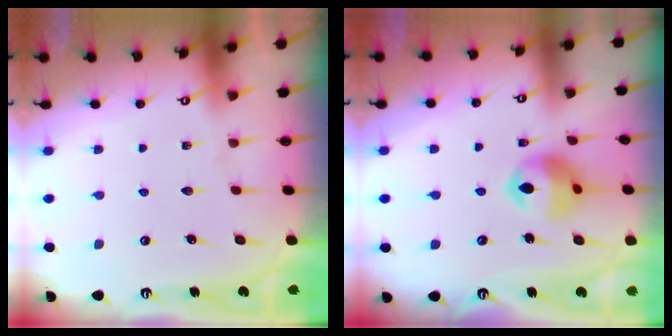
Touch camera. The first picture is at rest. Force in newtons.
{"total": 11.6, "press": 11.5, "slide": 1.9}